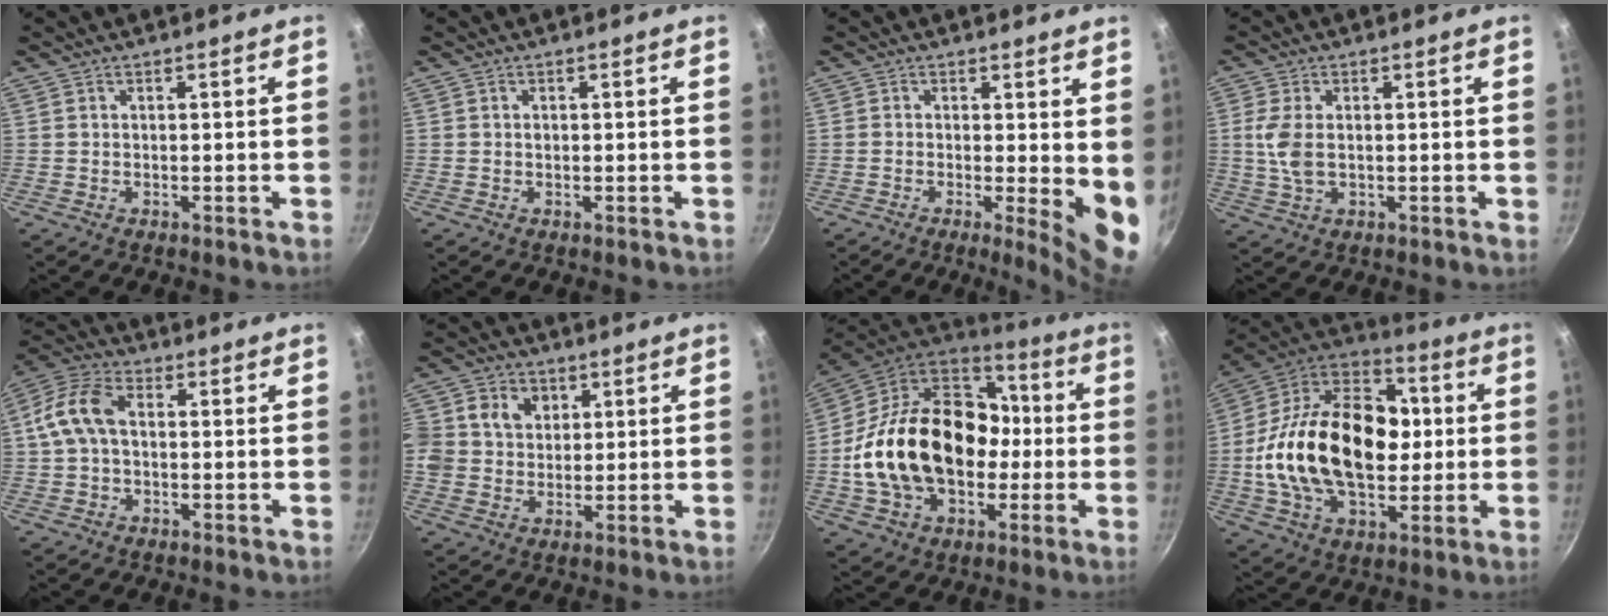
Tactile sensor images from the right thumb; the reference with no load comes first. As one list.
[{"total": 0.5, "force": [0.1, 0.5, 0.2], "torque": [-0.001, 0.001, 0.001]}, {"total": 7.4, "force": [-0.2, 2.2, 7.1], "torque": [-0.090, -0.016, -0.001]}, {"total": 5.6, "force": [0.3, 3.0, 4.7], "torque": [-0.103, 0.000, 0.006]}, {"total": 9.6, "force": [0.6, 6.4, 7.1], "torque": [-0.138, 0.027, -0.003]}, {"total": 13.2, "force": [3.1, 11.6, 5.4], "torque": [-0.119, 0.022, 0.046]}, {"total": 27.9, "force": [-1.7, 19.7, 19.7], "torque": [-0.328, 0.052, -0.020]}, {"total": 29.7, "force": [0.4, 19.4, 22.5], "torque": [-0.375, 0.034, -0.004]}]